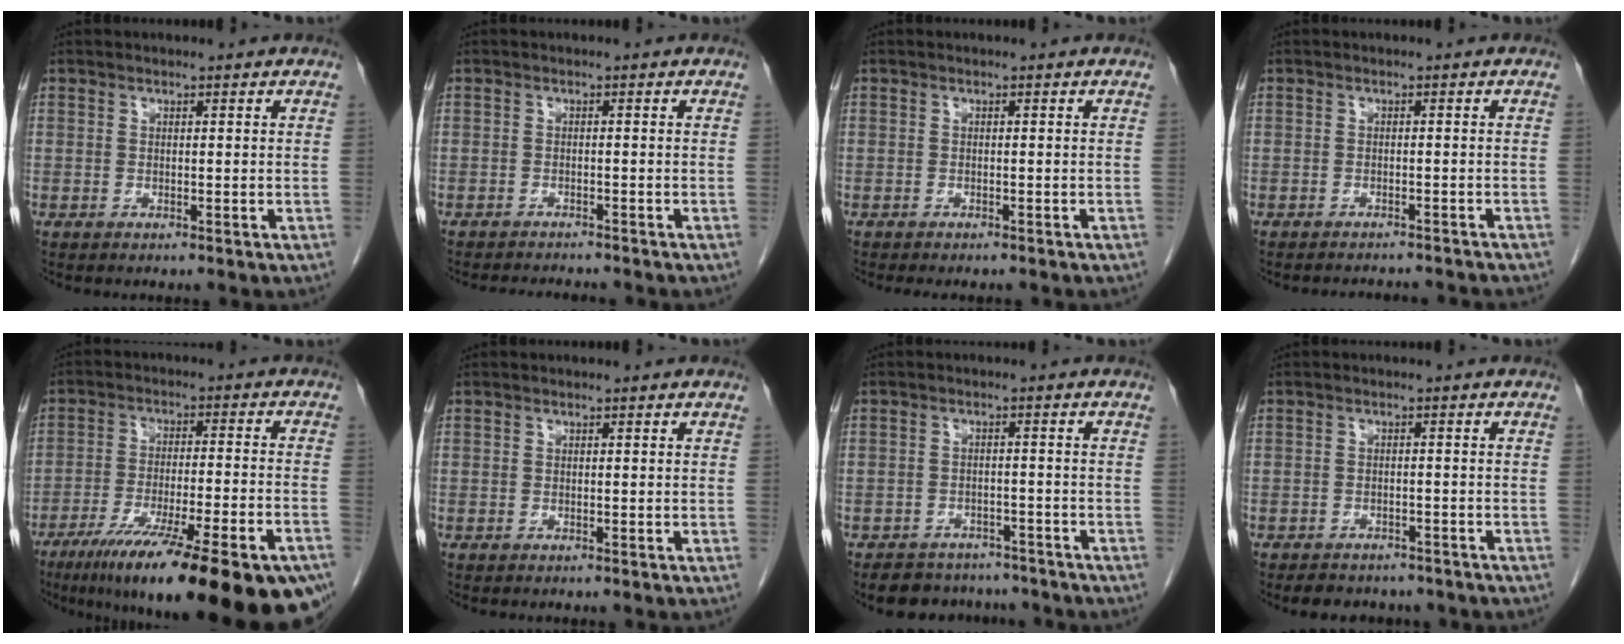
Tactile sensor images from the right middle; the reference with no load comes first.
{"total": 5.4, "force": [-5.2, 0.7, 1.5], "torque": [-0.016, -0.007, -0.072]}
{"total": 3.6, "force": [-3.2, 1.0, 1.4], "torque": [-0.012, -0.005, -0.039]}
{"total": 6.8, "force": [-6.6, 0.9, 1.3], "torque": [-0.011, 0.000, -0.072]}
{"total": 27.0, "force": [-19.2, 3.2, 18.8], "torque": [-0.220, -0.038, -0.282]}
{"total": 0.0}
{"total": 8.5, "force": [-7.4, 4.0, 1.3], "torque": [-0.009, 0.010, -0.092]}
{"total": 7.1, "force": [-6.0, 3.0, 2.2], "torque": [-0.031, 0.006, -0.068]}